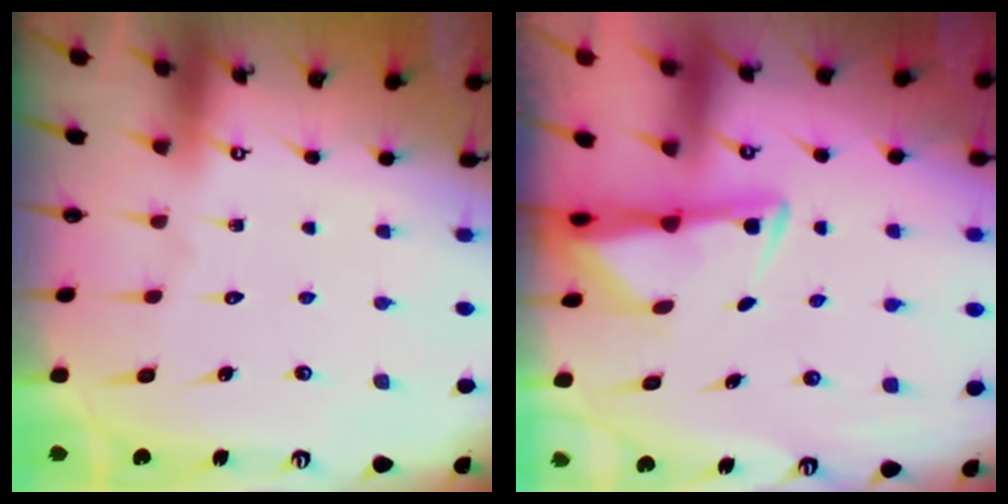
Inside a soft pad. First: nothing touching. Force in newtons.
{"total": 2.9, "press": 2.8, "slide": 0.6}